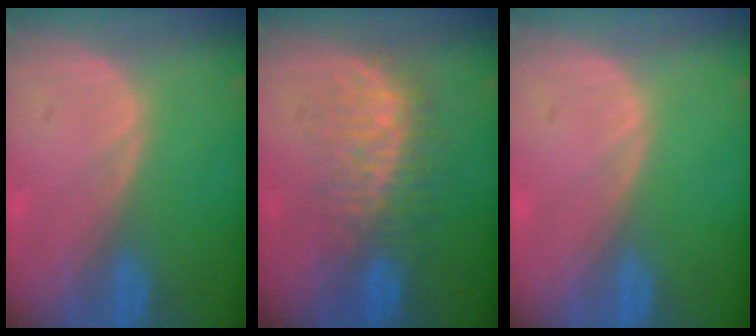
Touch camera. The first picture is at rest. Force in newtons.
{"total": 7.9, "press": 7.8, "slide": 1.1}
{"total": 0.0}